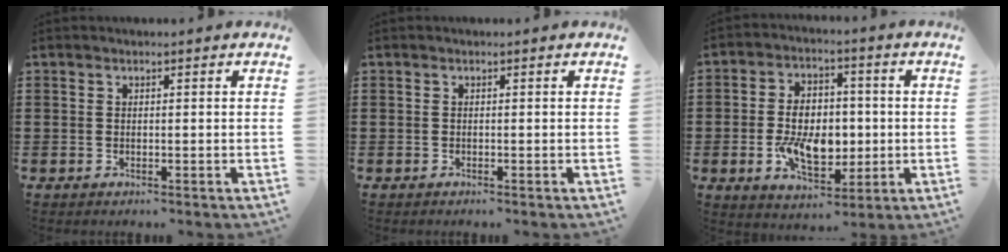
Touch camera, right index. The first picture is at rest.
{"total": 0.0}
{"total": 9.2, "force": [-1.1, 5.7, 7.2], "torque": [-0.136, 0.003, -0.024]}